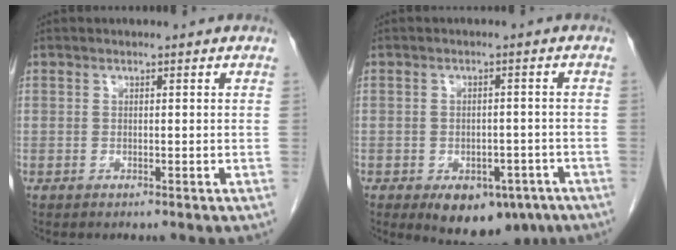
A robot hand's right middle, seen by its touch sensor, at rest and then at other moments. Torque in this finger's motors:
{"motor_torque": [0.70, -0.70, 0.30, 0.03]}